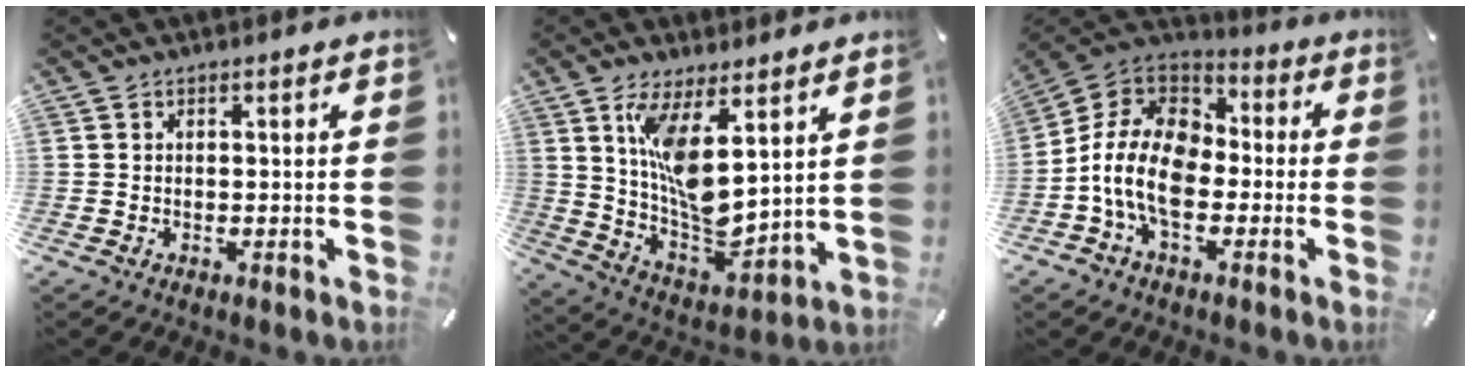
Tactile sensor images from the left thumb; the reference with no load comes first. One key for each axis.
{"total": 12.4, "fx": 6.1, "fy": 4.6, "fz": 9.7, "tx": -0.184, "ty": -0.050, "tz": 0.114}
{"total": 14.1, "fx": -5.4, "fy": 9.1, "fz": 9.4, "tx": -0.208, "ty": 0.028, "tz": -0.106}